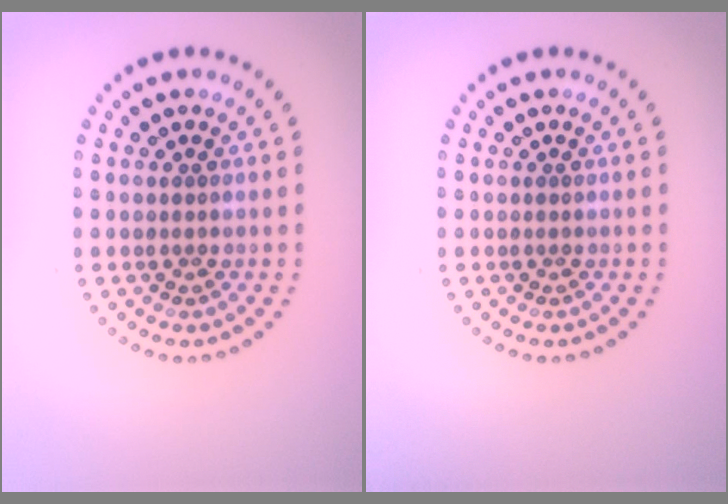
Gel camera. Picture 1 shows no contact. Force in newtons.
{"total": 0.0}